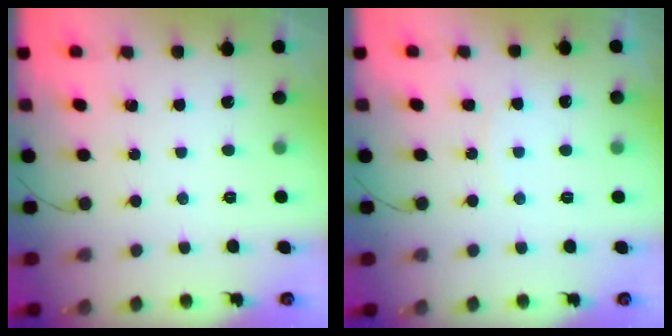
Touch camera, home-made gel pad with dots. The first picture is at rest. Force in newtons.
{"total": 5.7, "press": 5.7, "slide": 0.1}